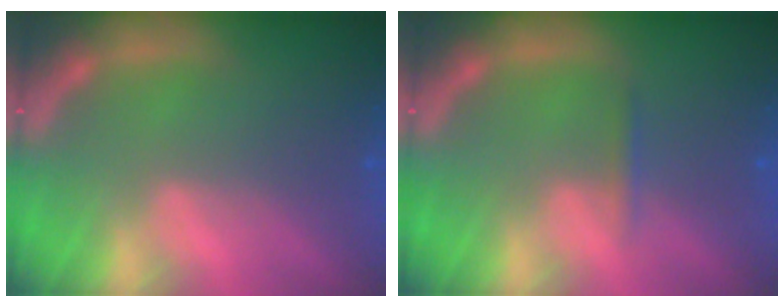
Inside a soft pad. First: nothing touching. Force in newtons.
{"total": 0.9}